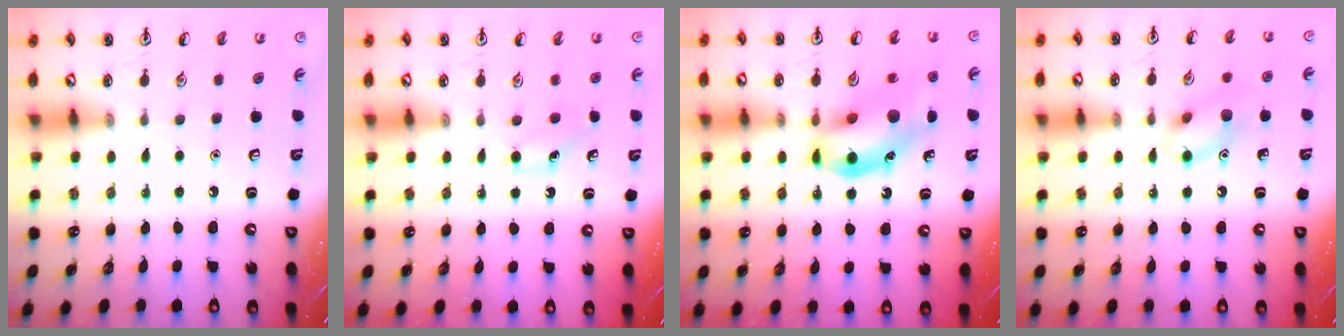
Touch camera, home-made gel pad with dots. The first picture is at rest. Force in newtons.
{"total": 3.3, "press": 3.2, "slide": 1.0}
{"total": 15.1, "press": 14.7, "slide": 3.4}
{"total": 10.0, "press": 9.9, "slide": 0.7}